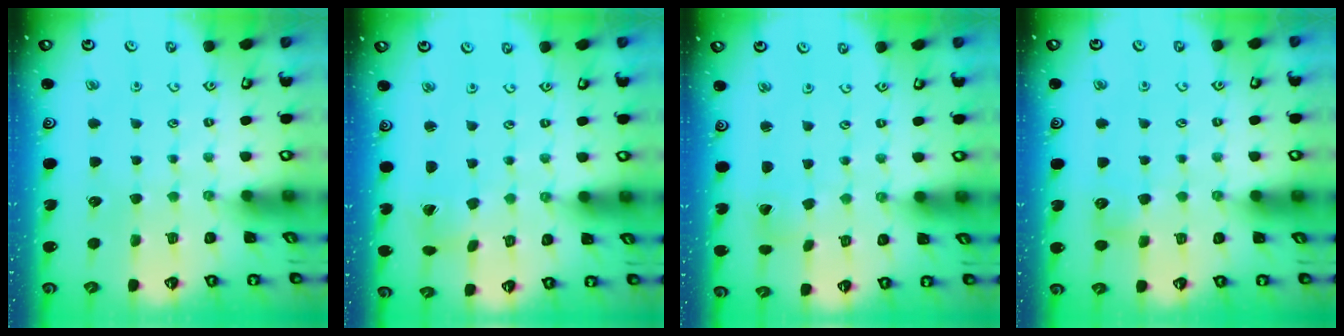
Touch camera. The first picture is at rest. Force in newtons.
{"total": 1.2, "press": 1.1, "slide": 0.2}
{"total": 0.5, "press": 0.5, "slide": 0.0}
{"total": 5.7, "press": 5.7, "slide": 0.7}